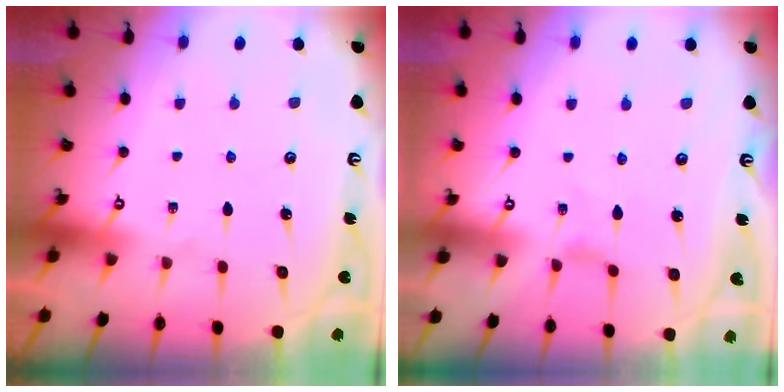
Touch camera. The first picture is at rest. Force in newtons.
{"total": 0.0}